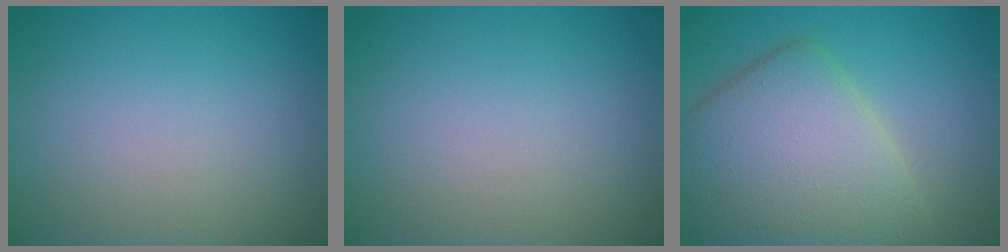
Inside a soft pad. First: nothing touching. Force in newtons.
{"total": 0.0}
{"total": 8.5, "press": 8.5, "slide": 0.3}